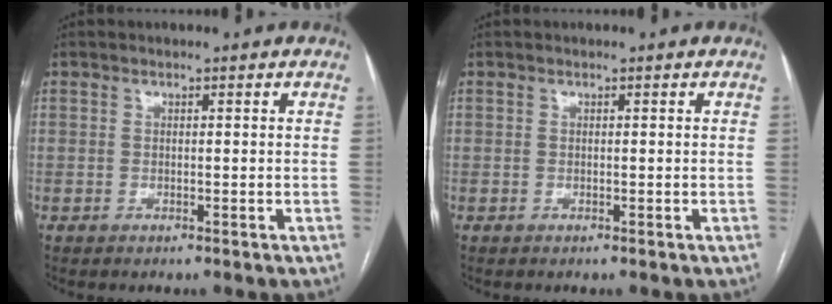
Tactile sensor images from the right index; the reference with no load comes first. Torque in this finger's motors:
{"motor_torque": [0.00, 0.00, 0.00, 0.00]}